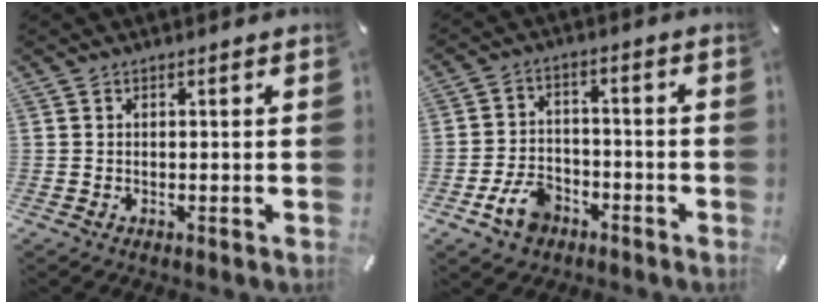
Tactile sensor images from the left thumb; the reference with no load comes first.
{"total": 8.1, "force": [-4.2, 5.9, 3.7], "torque": [-0.088, 0.023, -0.078]}